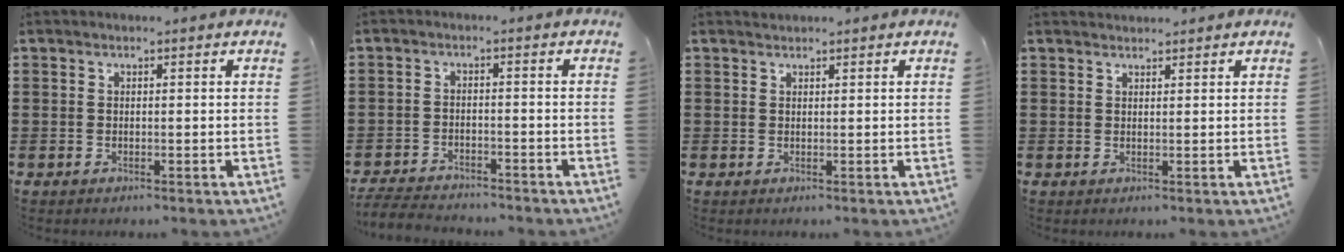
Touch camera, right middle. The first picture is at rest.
{"total": 3.8, "force": [-3.8, 0.2, 0.4], "torque": [-0.016, -0.003, -0.080]}
{"total": 0.7, "force": [0.6, 0.2, -0.1], "torque": [0.001, 0.001, 0.012]}
{"total": 1.2, "force": [1.1, 0.3, -0.1], "torque": [-0.001, 0.002, 0.023]}